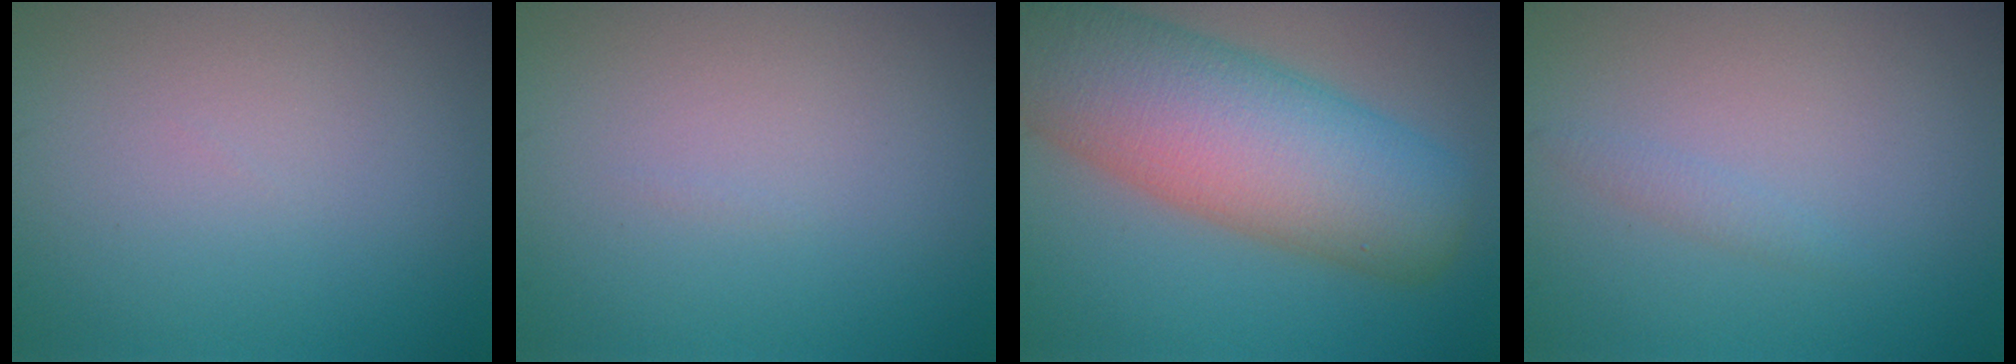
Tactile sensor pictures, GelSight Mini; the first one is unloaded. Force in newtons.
{"total": 0.0}
{"total": 11.3, "press": 11.3, "slide": 0.6}
{"total": 0.8, "press": 0.8, "slide": 0.1}